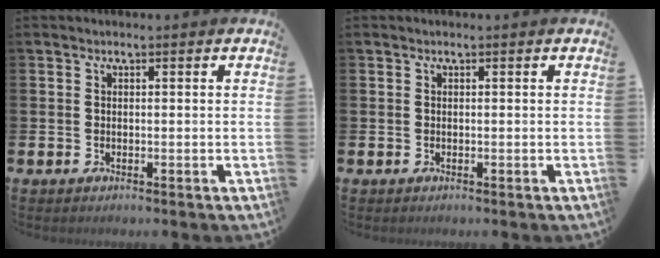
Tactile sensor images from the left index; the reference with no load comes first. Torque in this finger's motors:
{"motor_torque": [-0.04, 0.01, 0.00, 0.00]}